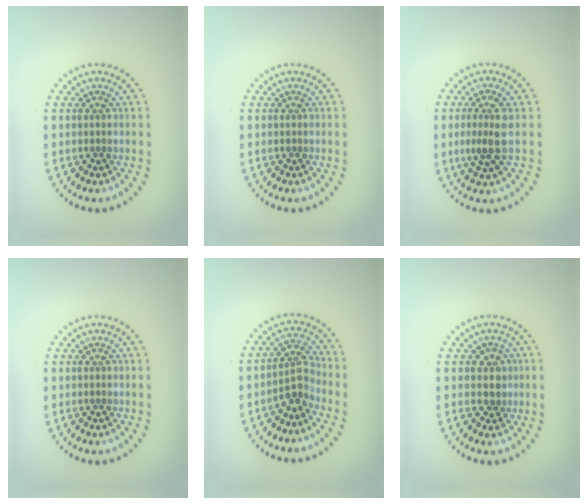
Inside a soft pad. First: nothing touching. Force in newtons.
{"total": 0.0}
{"total": 2.8, "press": 2.5, "slide": 1.3}
{"total": 0.0}
{"total": 2.6, "press": 2.0, "slide": 1.7}
{"total": 1.8, "press": 1.6, "slide": 0.9}